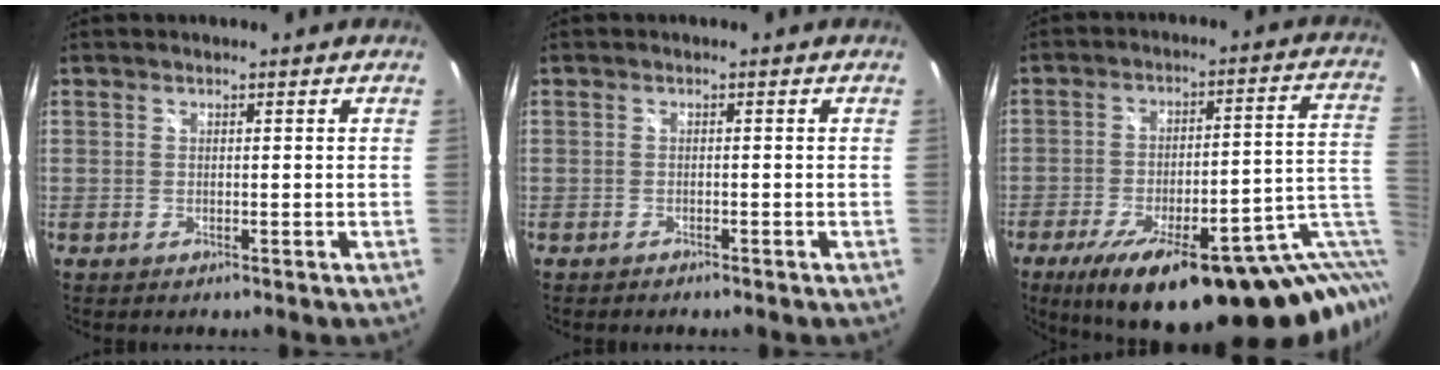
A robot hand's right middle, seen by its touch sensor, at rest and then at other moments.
{"total": 1.0, "force": [-0.9, 0.2, 0.3], "torque": [-0.009, -0.003, -0.015]}
{"total": 27.8, "force": [-16.2, 7.6, 21.3], "torque": [-0.277, -0.007, -0.209]}